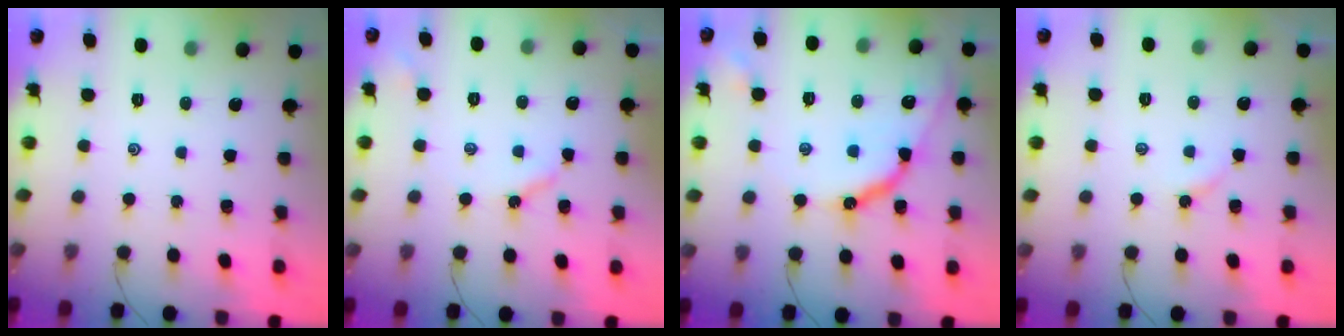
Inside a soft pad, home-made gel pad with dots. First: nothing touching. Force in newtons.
{"total": 3.4, "press": 3.4, "slide": 0.6}
{"total": 12.7, "press": 12.7, "slide": 1.0}
{"total": 2.2, "press": 2.2, "slide": 0.3}